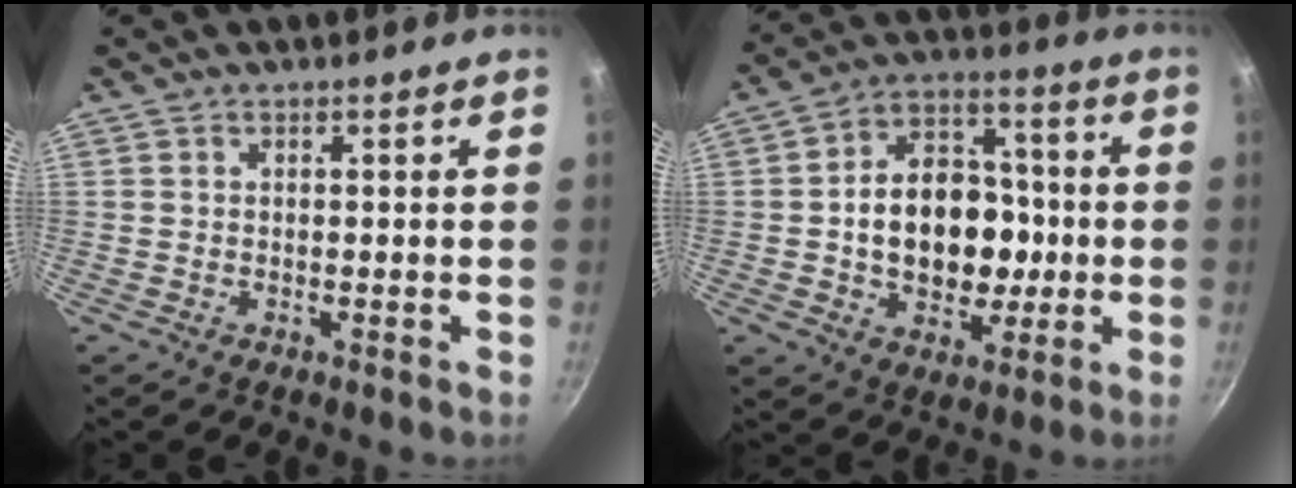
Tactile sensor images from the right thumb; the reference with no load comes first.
{"total": 17.8, "force": [-1.3, 13.3, 11.7], "torque": [-0.140, 0.035, -0.022]}